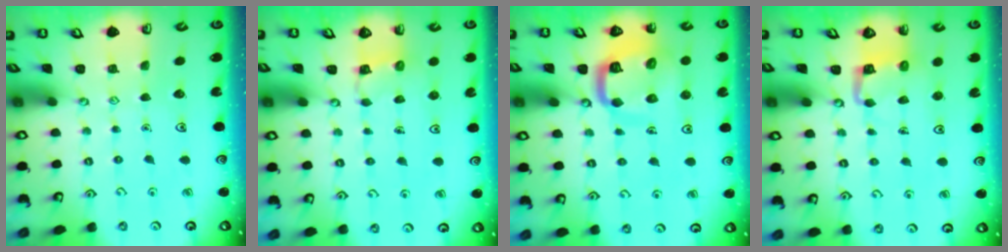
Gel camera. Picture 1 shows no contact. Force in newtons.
{"total": 3.1, "press": 3.1, "slide": 0.6}
{"total": 10.8, "press": 10.8, "slide": 1.1}
{"total": 4.1, "press": 4.1, "slide": 0.2}